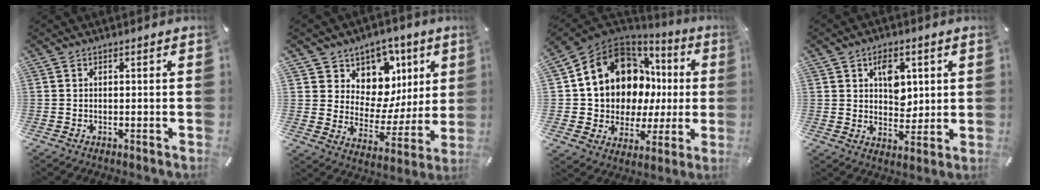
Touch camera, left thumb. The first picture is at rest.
{"total": 9.9, "force": [5.4, 8.2, 1.4], "torque": [-0.008, -0.078, 0.098]}
{"total": 14.5, "force": [5.9, 11.5, 6.5], "torque": [-0.124, -0.056, 0.123]}
{"total": 7.1, "force": [2.5, 5.5, 3.8], "torque": [-0.041, -0.006, 0.038]}